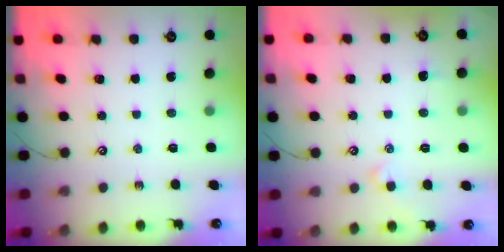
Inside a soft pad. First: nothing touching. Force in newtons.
{"total": 0.8, "press": 0.7, "slide": 0.5}